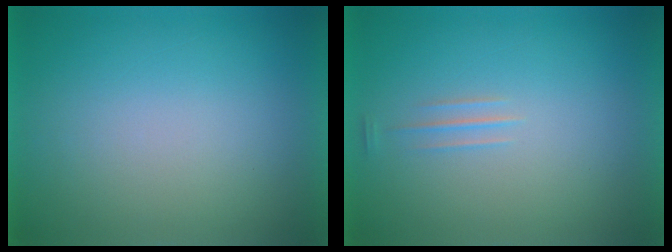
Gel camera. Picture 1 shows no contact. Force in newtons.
{"total": 1.3}